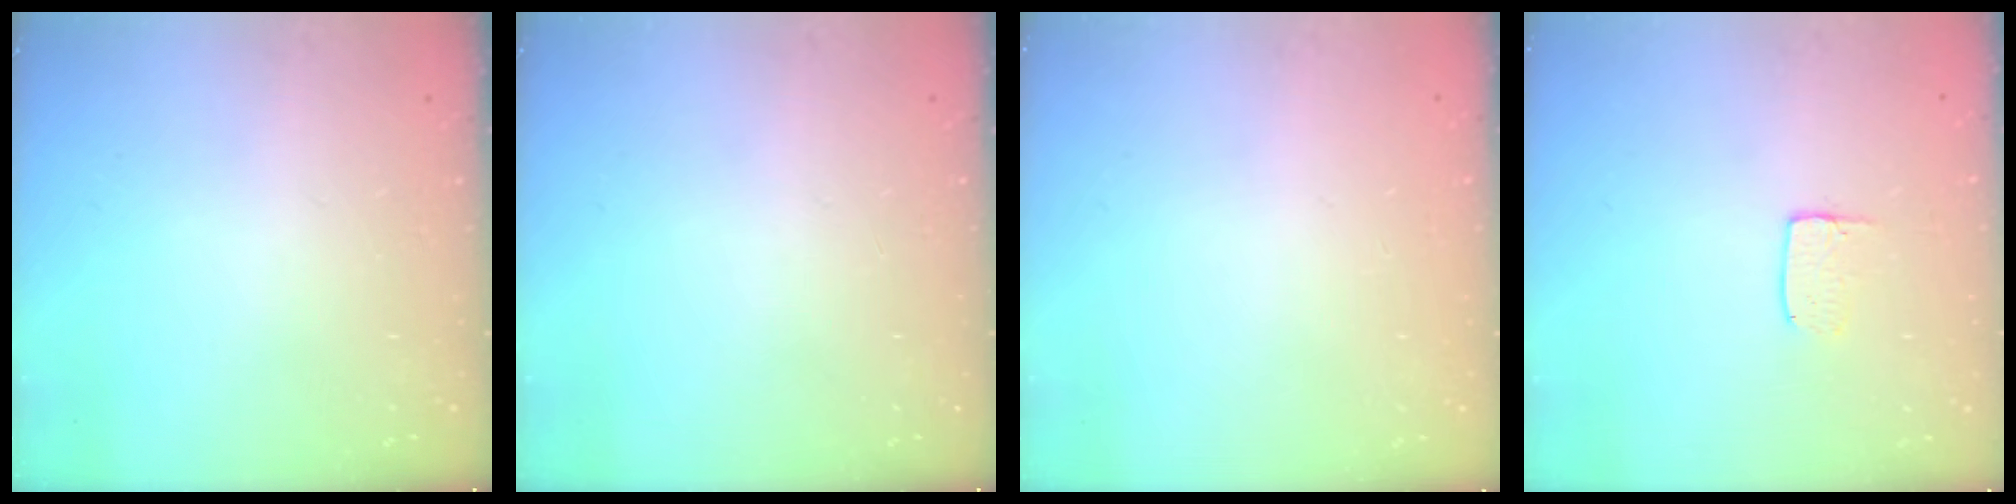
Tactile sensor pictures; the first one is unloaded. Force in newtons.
{"total": 0.0}
{"total": 0.8, "press": 0.4, "slide": 0.7}
{"total": 3.6, "press": 3.5, "slide": 0.2}